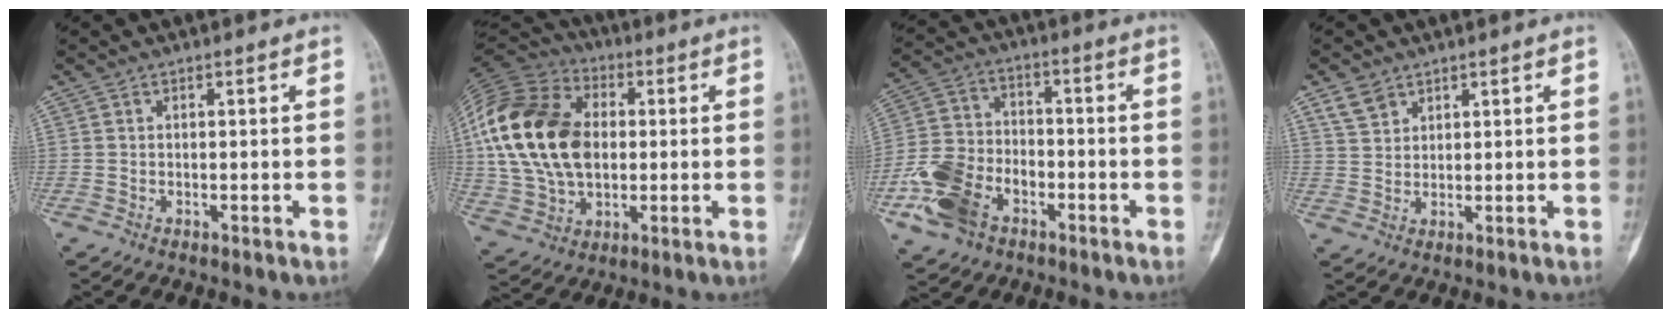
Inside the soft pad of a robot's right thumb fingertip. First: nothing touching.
{"total": 23.1, "force": [2.1, 15.5, 17.0], "torque": [-0.333, 0.005, 0.040]}
{"total": 12.8, "force": [-5.8, 8.8, 7.4], "torque": [-0.138, 0.027, -0.112]}
{"total": 3.8, "force": [2.6, 2.4, 1.3], "torque": [-0.016, -0.008, 0.056]}